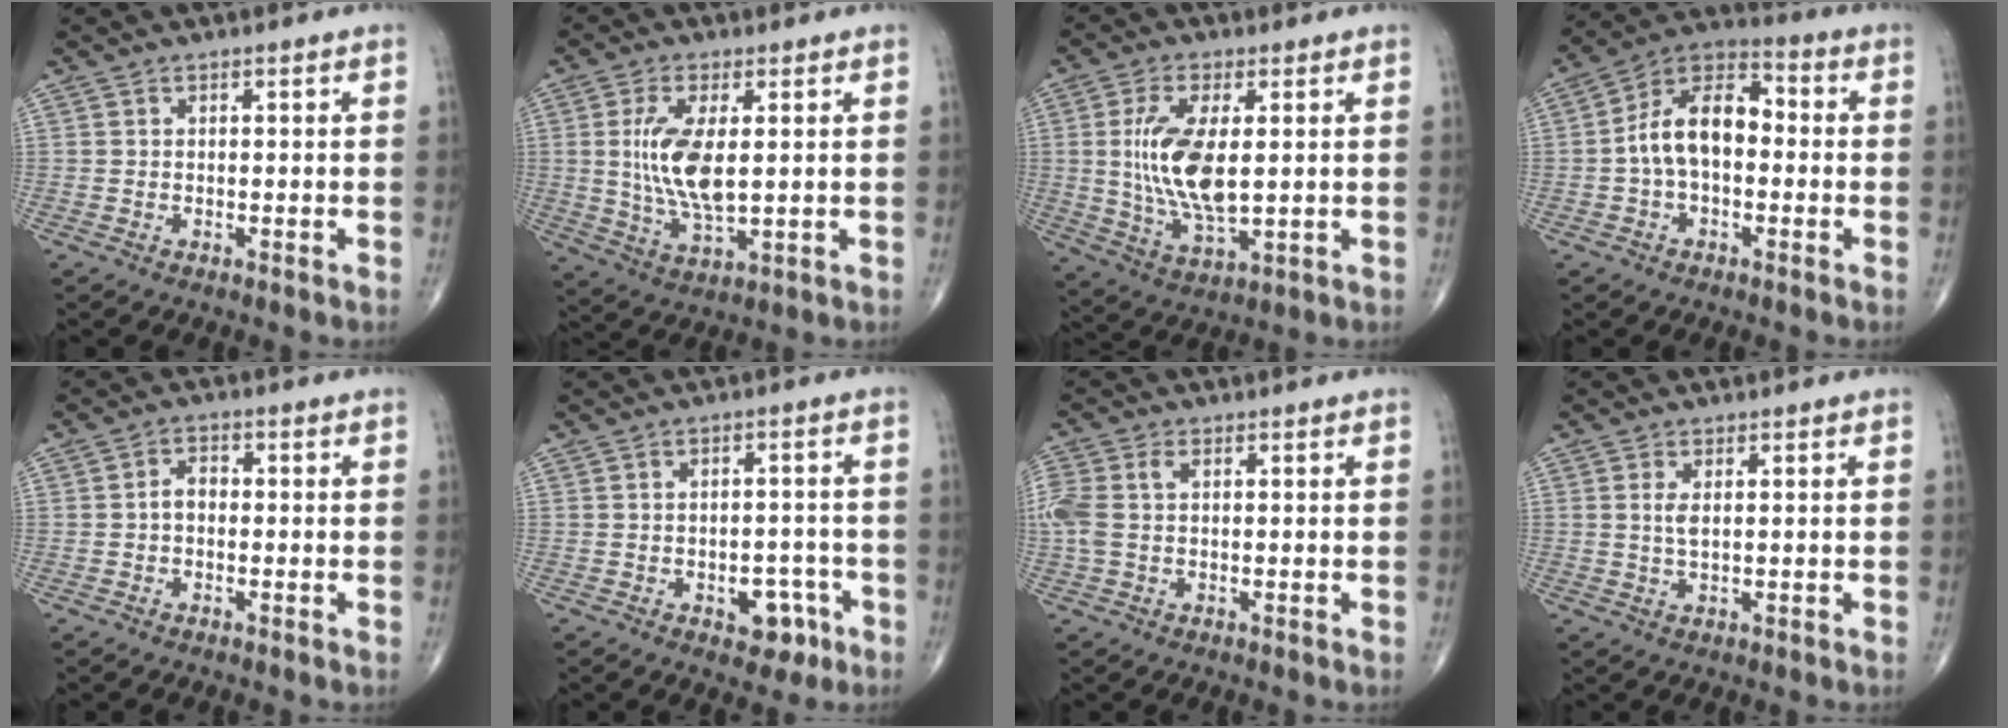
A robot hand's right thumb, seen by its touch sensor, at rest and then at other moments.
{"total": 11.0, "force": [1.3, 4.5, 10.0], "torque": [-0.201, -0.017, 0.031]}
{"total": 13.3, "force": [1.2, 5.7, 11.9], "torque": [-0.236, -0.018, 0.031]}
{"total": 12.4, "force": [-0.6, 7.5, 9.8], "torque": [-0.158, 0.042, -0.023]}
{"total": 2.7, "force": [-0.4, 1.9, 1.9], "torque": [-0.023, 0.014, -0.013]}
{"total": 6.1, "force": [-2.7, 3.9, 3.8], "torque": [-0.020, 0.022, -0.028]}
{"total": 6.3, "force": [0.7, 3.8, 4.9], "torque": [-0.156, 0.024, 0.018]}
{"total": 2.3, "force": [0.5, 0.9, 2.1], "torque": [-0.044, -0.004, 0.014]}